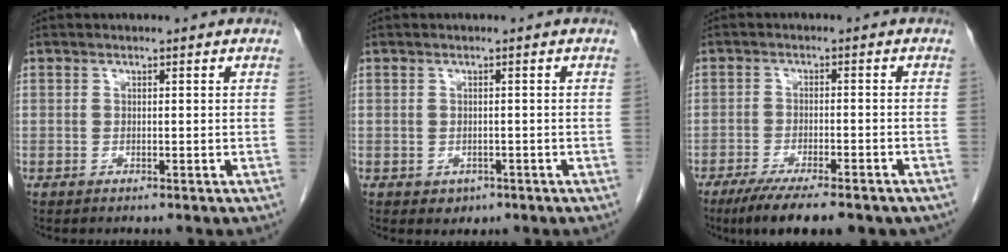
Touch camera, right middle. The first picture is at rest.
{"total": 1.6, "force": [-0.7, 1.3, 0.6], "torque": [-0.006, 0.003, -0.002]}
{"total": 12.3, "force": [-9.4, 2.8, 7.4], "torque": [-0.105, -0.015, -0.133]}